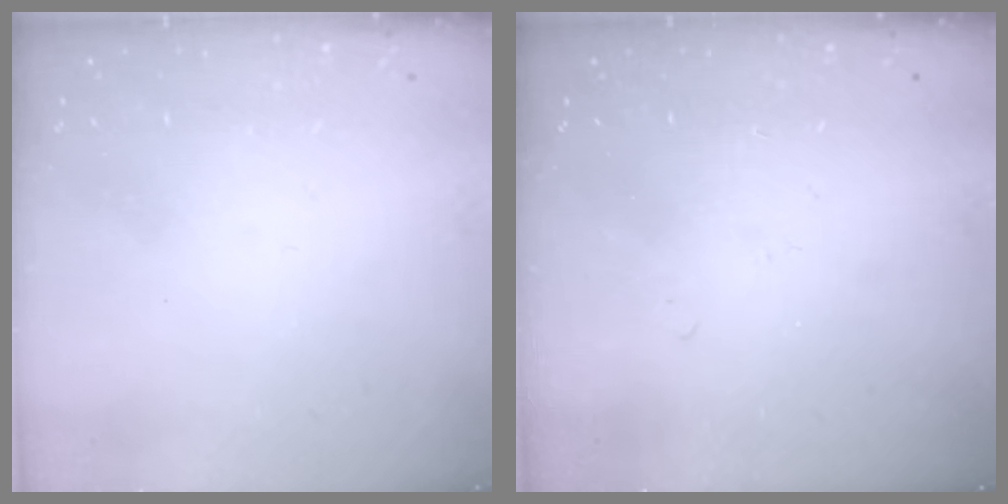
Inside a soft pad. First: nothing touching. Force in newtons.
{"total": 4.6, "press": 4.6, "slide": 0.6}